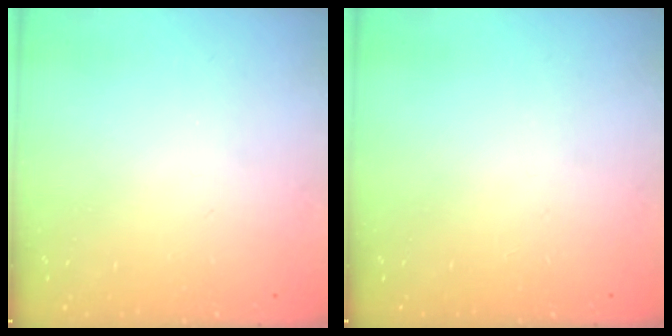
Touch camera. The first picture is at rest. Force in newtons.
{"total": 0.0}